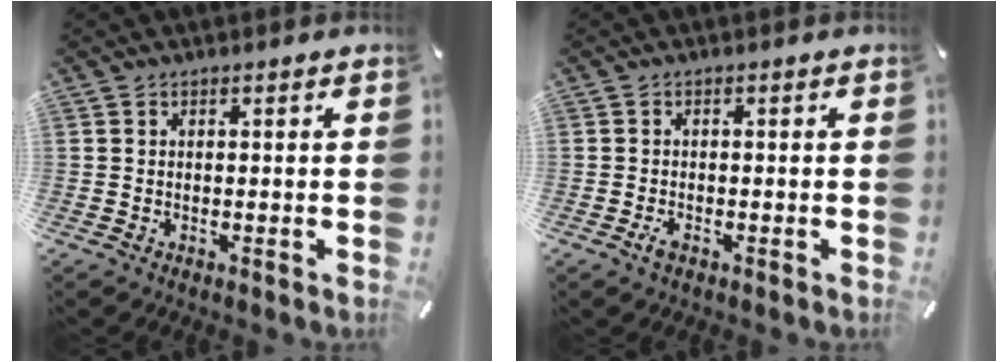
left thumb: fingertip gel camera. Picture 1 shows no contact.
{"total": 1.6, "force": [-0.7, 0.7, 1.3], "torque": [-0.032, -0.002, -0.015]}